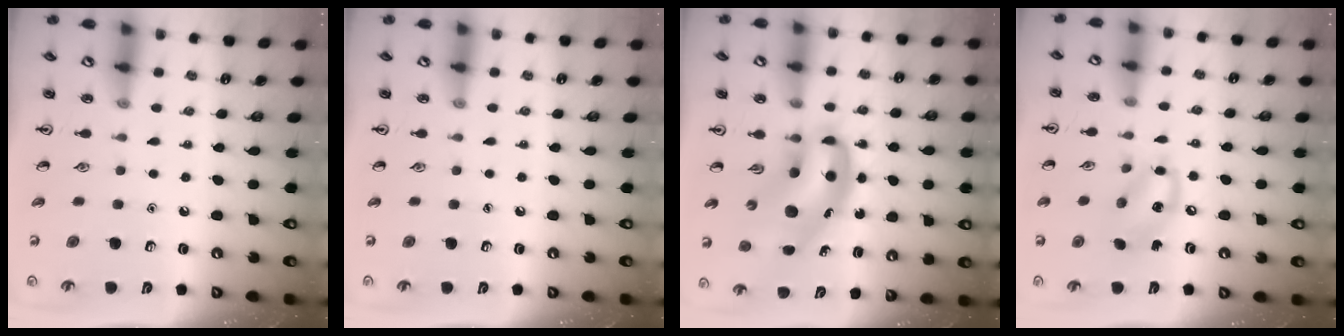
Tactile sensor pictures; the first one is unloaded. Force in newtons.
{"total": 0.0}
{"total": 10.6, "press": 10.1, "slide": 3.1}
{"total": 10.1, "press": 9.9, "slide": 1.9}